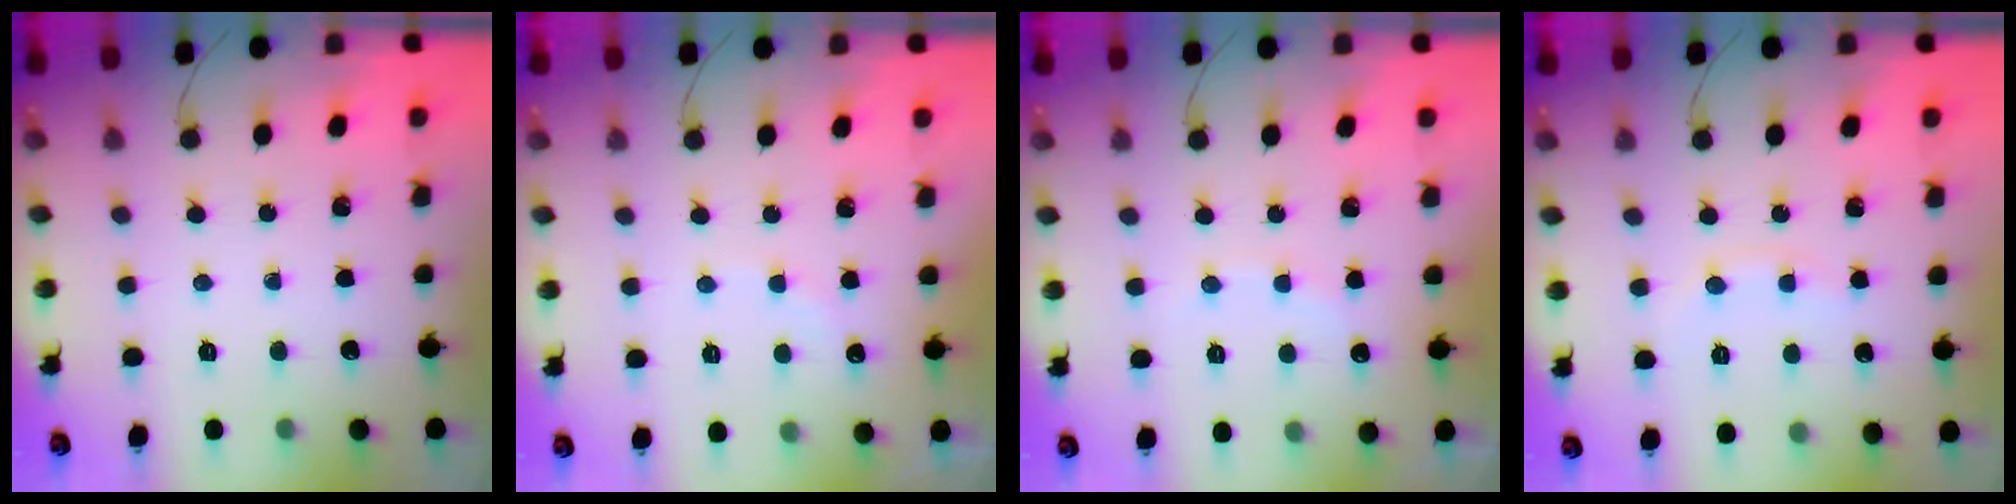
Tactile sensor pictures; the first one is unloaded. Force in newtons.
{"total": 5.6, "press": 5.6, "slide": 0.8}
{"total": 6.6, "press": 6.5, "slide": 1.3}
{"total": 4.5, "press": 4.4, "slide": 0.9}